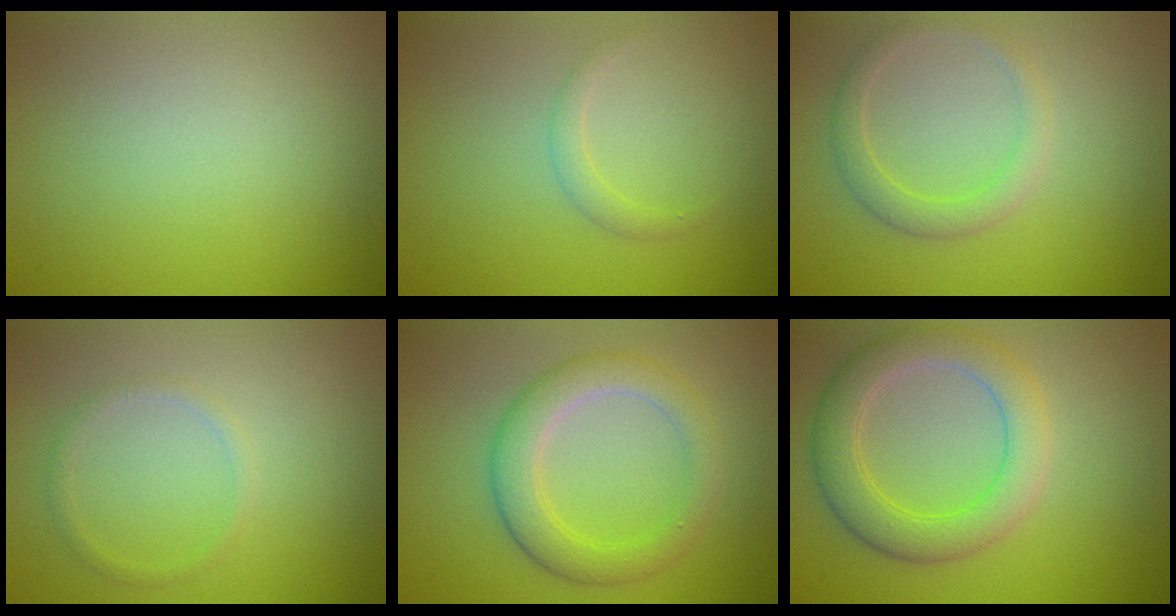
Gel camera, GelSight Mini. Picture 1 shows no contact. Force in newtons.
{"total": 1.1, "press": 1.1, "slide": 0.2}
{"total": 2.1, "press": 2.1, "slide": 0.1}
{"total": 1.0, "press": 1.0, "slide": 0.0}
{"total": 4.2, "press": 4.2, "slide": 0.4}
{"total": 4.9, "press": 4.9, "slide": 0.3}